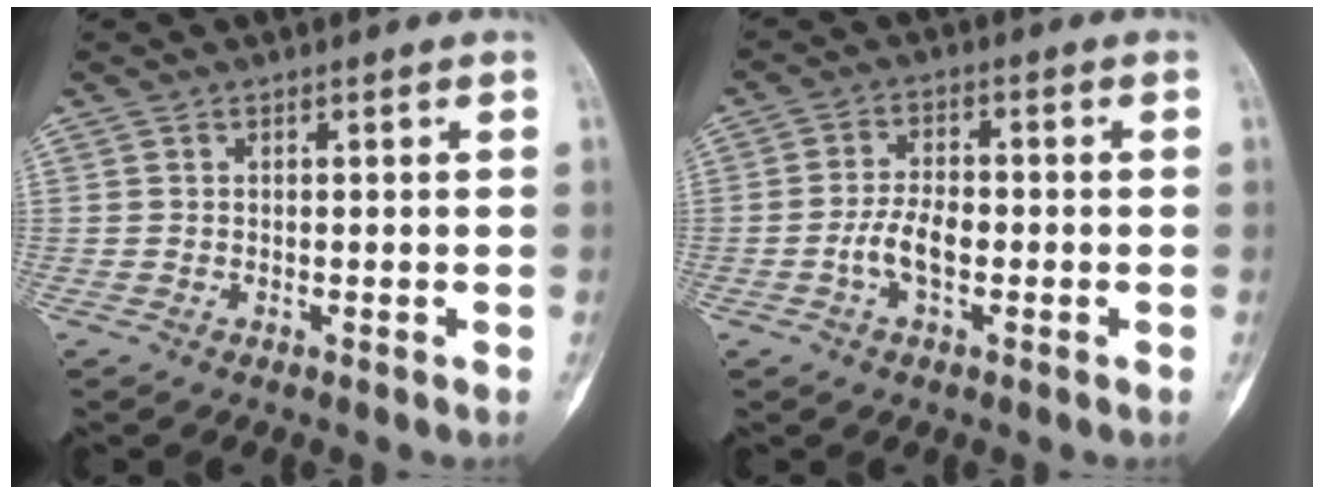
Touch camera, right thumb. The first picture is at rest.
{"total": 5.5, "force": [-1.6, 2.7, 4.5], "torque": [-0.089, 0.015, -0.031]}